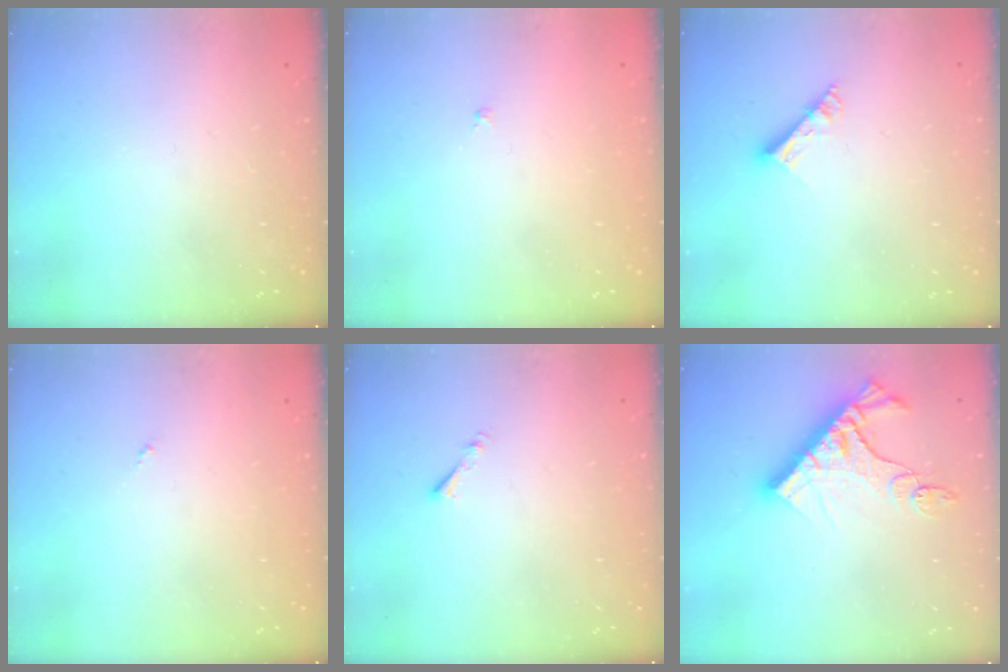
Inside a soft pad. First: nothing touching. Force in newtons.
{"total": 1.0, "press": 0.9, "slide": 0.3}
{"total": 6.6, "press": 6.5, "slide": 0.7}
{"total": 0.0}
{"total": 0.8, "press": 0.7, "slide": 0.3}
{"total": 11.8, "press": 11.8, "slide": 1.1}